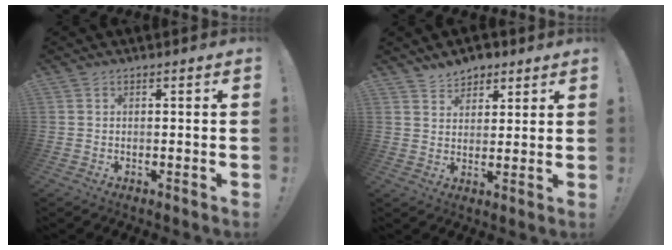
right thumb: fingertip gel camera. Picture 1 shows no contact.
{"total": 5.7, "force": [4.5, 3.4, 0.6], "torque": [-0.006, -0.028, 0.084]}